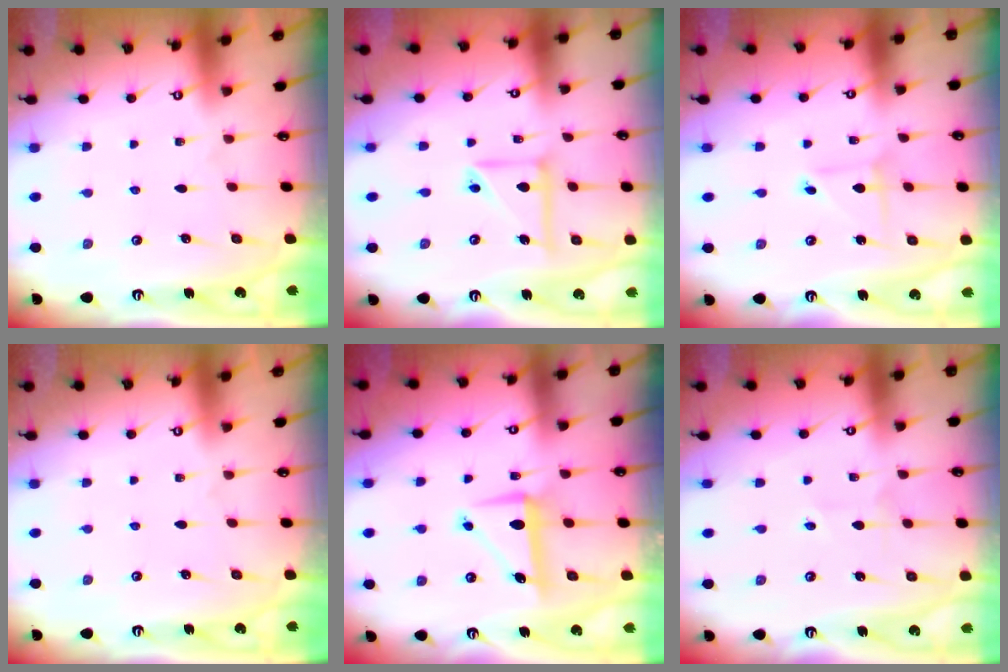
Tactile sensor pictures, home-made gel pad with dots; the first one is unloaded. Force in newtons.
{"total": 9.8, "press": 9.7, "slide": 1.5}
{"total": 2.2, "press": 2.2, "slide": 0.1}
{"total": 0.0}
{"total": 7.3, "press": 7.3, "slide": 1.0}
{"total": 2.0, "press": 1.9, "slide": 0.5}